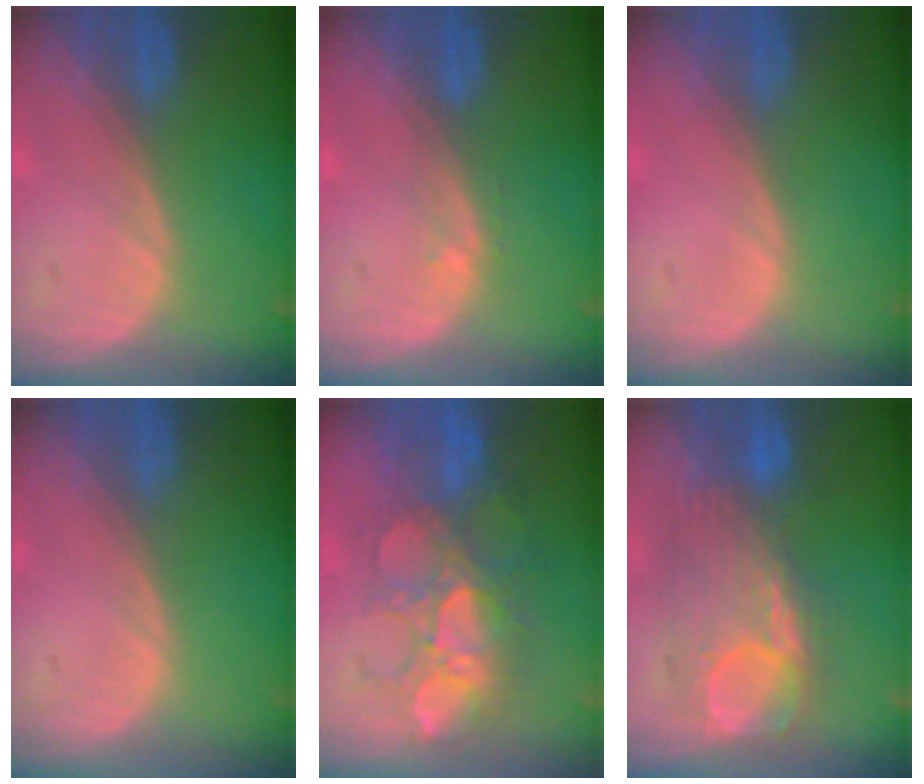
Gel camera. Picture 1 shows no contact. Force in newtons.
{"total": 1.0, "press": 1.0, "slide": 0.2}
{"total": 0.0}
{"total": 0.0}
{"total": 9.4, "press": 9.2, "slide": 2.1}
{"total": 9.1, "press": 9.0, "slide": 1.4}